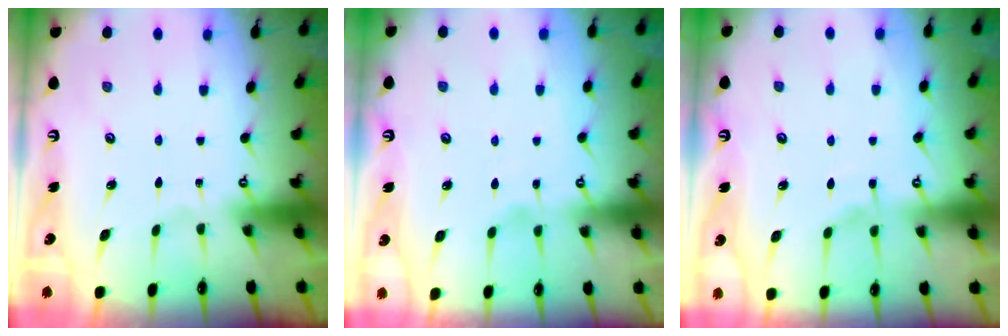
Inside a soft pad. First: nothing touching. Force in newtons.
{"total": 3.0, "press": 2.9, "slide": 0.4}
{"total": 3.9, "press": 3.9, "slide": 0.6}